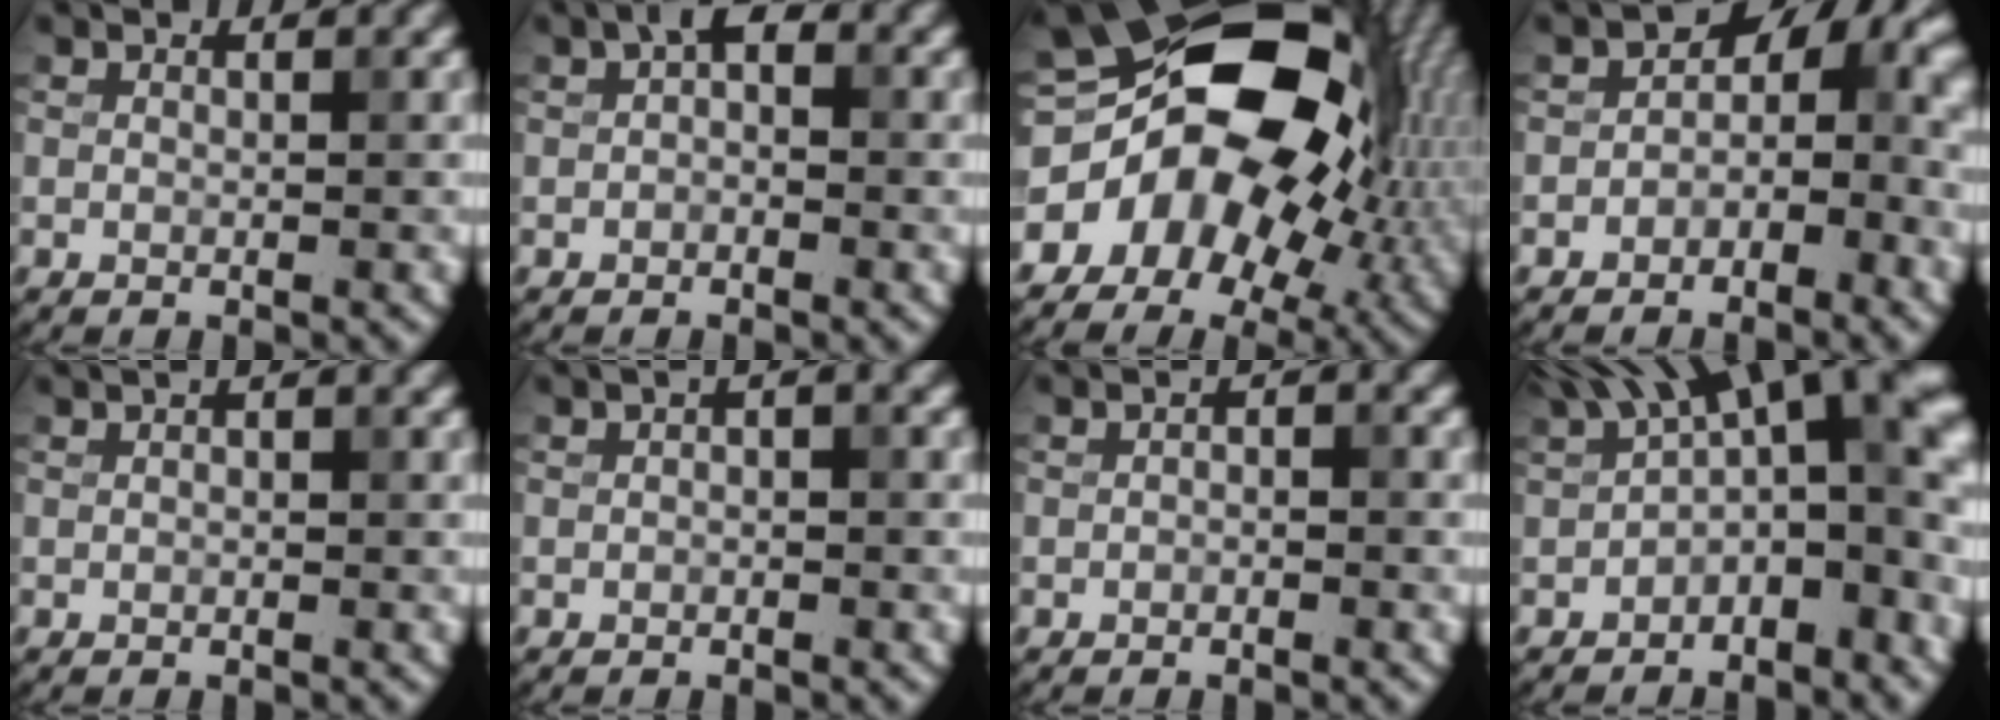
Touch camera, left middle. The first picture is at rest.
{"total": 1.7, "force": [0.2, 1.1, 1.2], "torque": [-0.017, 0.008, -0.002]}
{"total": 17.2, "force": [0.1, 12.1, 12.3], "torque": [-0.193, -0.006, 0.006]}
{"total": 4.4, "force": [-1.1, 3.2, 2.9], "torque": [-0.014, 0.010, -0.029]}
{"total": 1.5, "force": [0.8, 0.7, 1.1], "torque": [-0.006, -0.001, -0.001]}
{"total": 1.5, "force": [0.4, 0.7, 1.3], "torque": [-0.018, 0.005, 0.001]}
{"total": 0.9, "force": [-0.3, 0.6, 0.5], "torque": [-0.010, 0.001, -0.005]}
{"total": 11.7, "force": [2.1, 6.0, 9.8], "torque": [-0.116, 0.009, 0.024]}